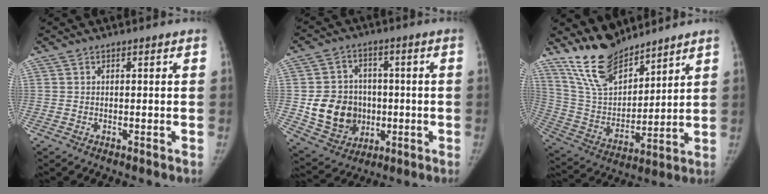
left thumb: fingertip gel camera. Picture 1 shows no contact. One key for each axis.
{"total": 13.3, "fx": -1.4, "fy": 11.5, "fz": 6.6, "tx": -0.077, "ty": 0.006, "tz": -0.007}
{"total": 14.2, "fx": 12.1, "fy": 5.4, "fz": 5.2, "tx": -0.069, "ty": -0.068, "tz": 0.243}